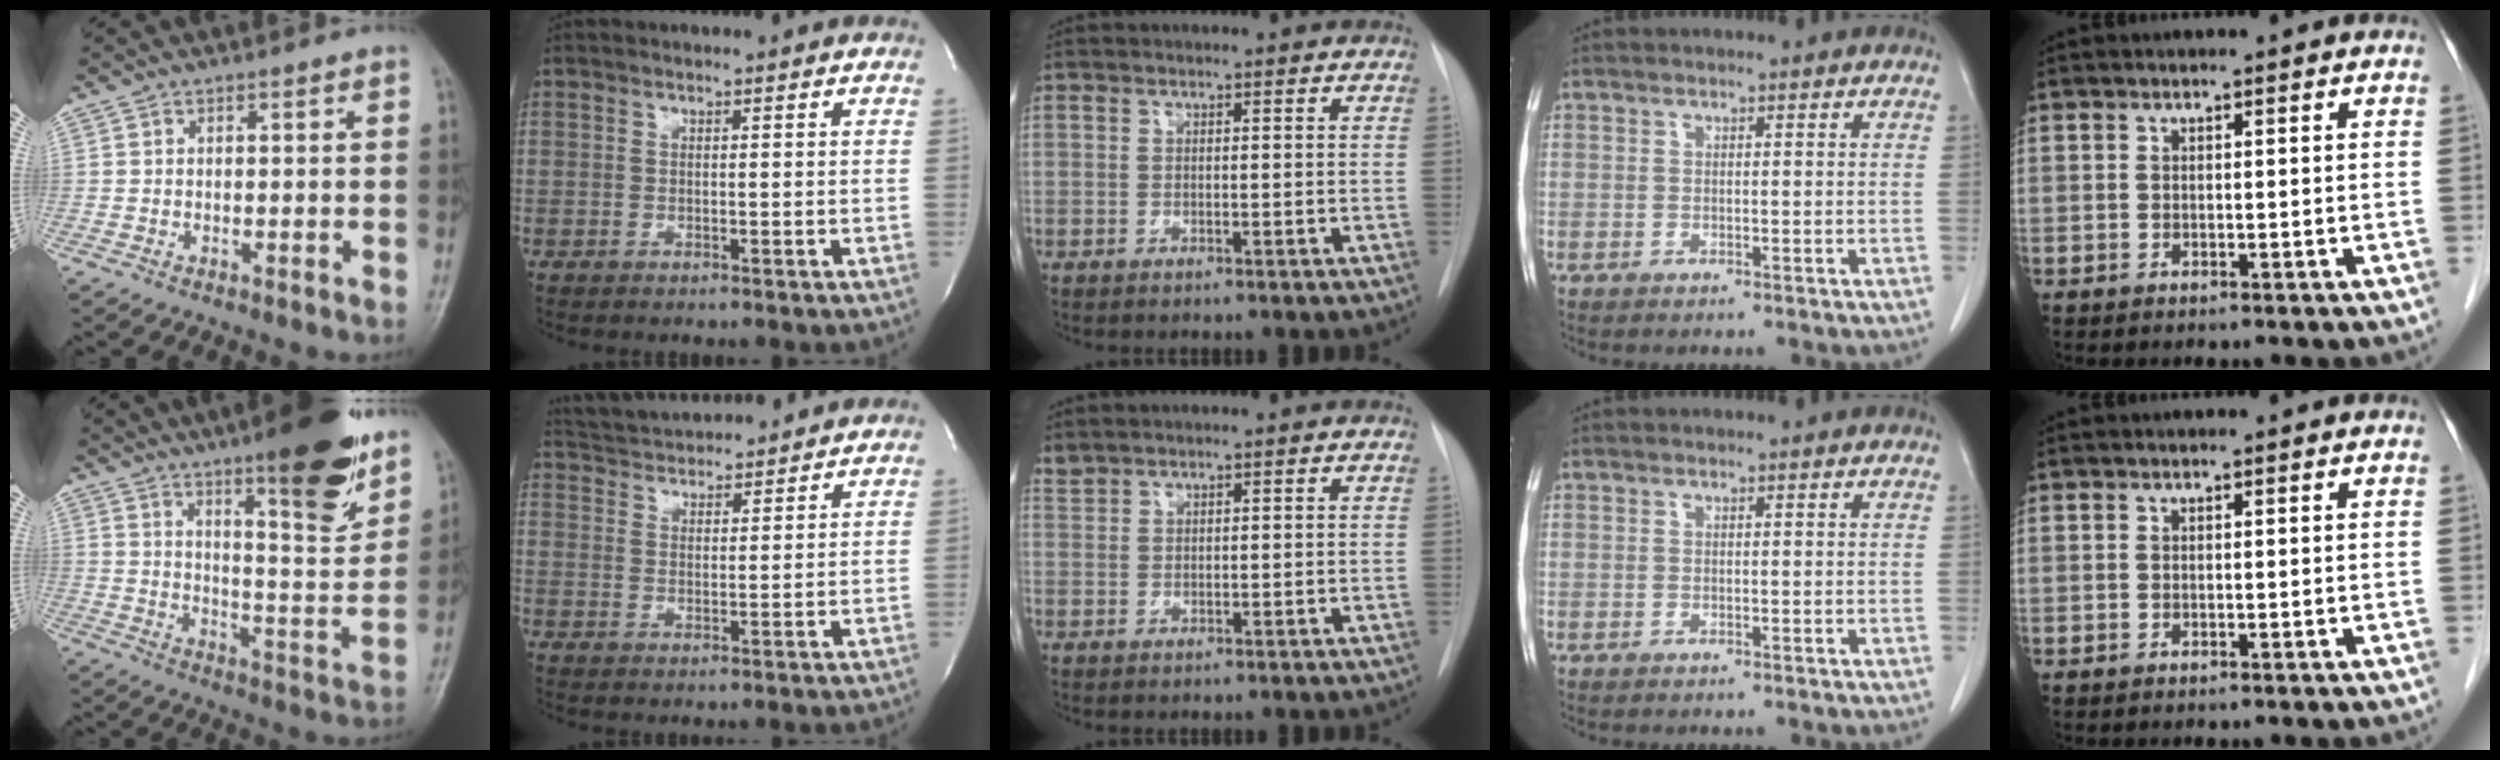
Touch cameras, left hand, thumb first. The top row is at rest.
{"thumb": {"total": 16.6, "force": [10.8, 3.5, 12.1], "torque": [-0.145, -0.070, 0.164]}, "index": {"total": 11.8, "force": [11.3, 1.7, 2.9], "torque": [-0.056, 0.023, 0.177]}, "middle": {"total": 1.2, "force": [1.2, 0.1, 0.0], "torque": [-0.009, 0.011, 0.031]}}